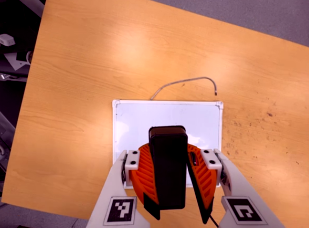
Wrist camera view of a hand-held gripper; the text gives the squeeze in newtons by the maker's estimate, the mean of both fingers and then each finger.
{"total": 11.0, "left": 10.6, "right": 11.3}